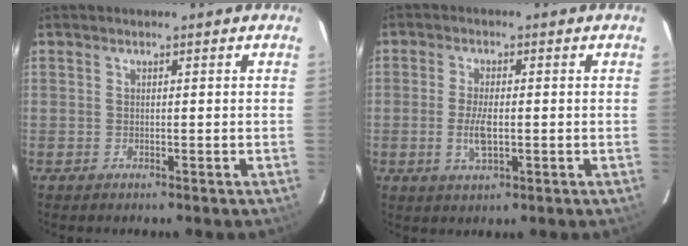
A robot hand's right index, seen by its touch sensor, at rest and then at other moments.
{"total": 5.1, "force": [-0.7, 1.8, 4.7], "torque": [-0.097, -0.005, -0.014]}